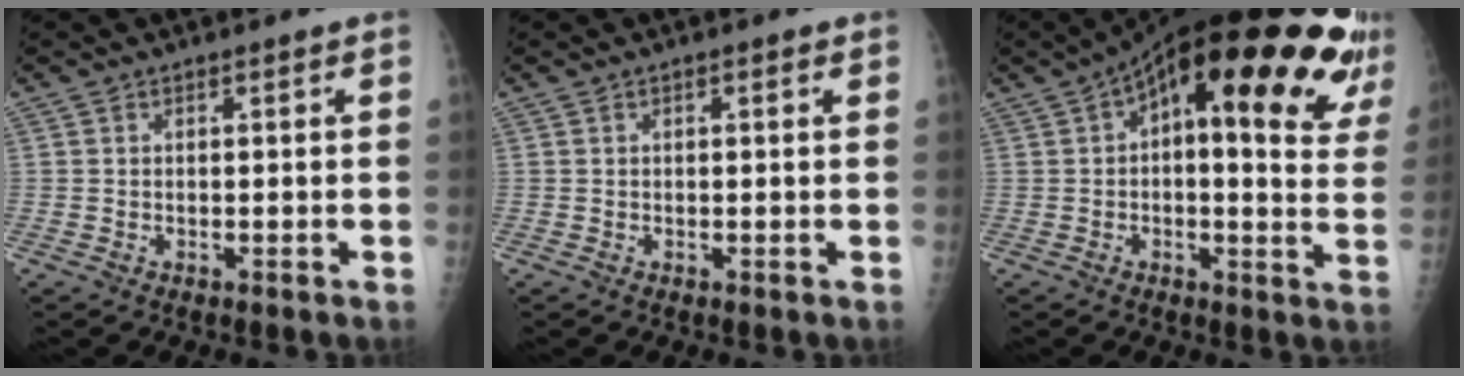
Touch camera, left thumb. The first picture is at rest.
{"total": 1.1, "force": [0.4, 0.4, 0.9], "torque": [-0.012, 0.003, 0.003]}
{"total": 26.4, "force": [12.3, 8.6, 21.7], "torque": [-0.274, 0.014, 0.168]}